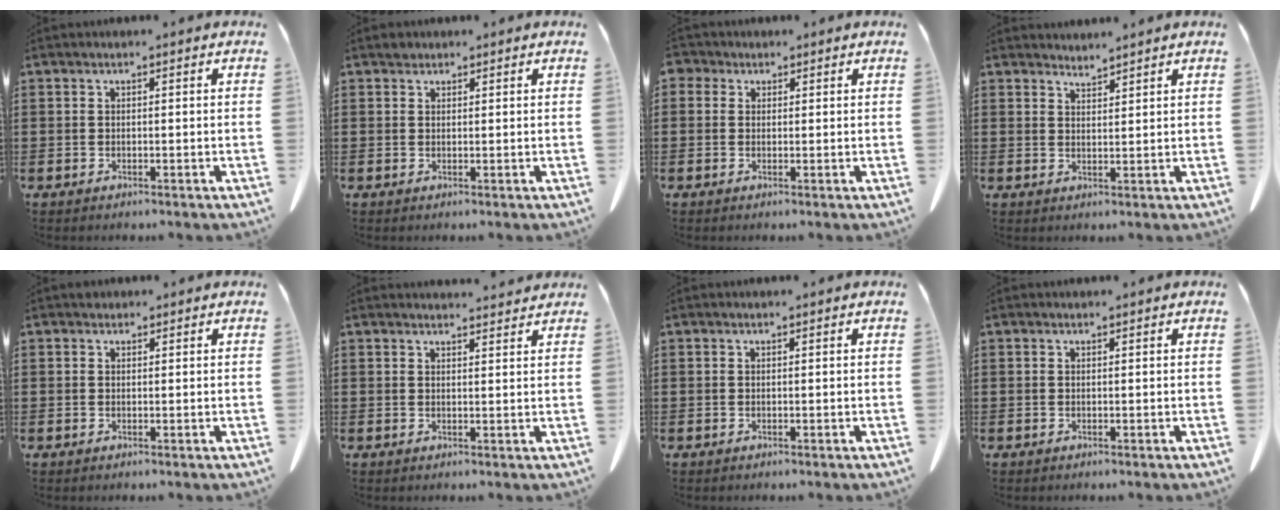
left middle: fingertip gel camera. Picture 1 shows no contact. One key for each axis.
{"total": 1.1, "fx": 0.9, "fy": 0.6, "fz": 0.0, "tx": 0.004, "ty": 0.000, "tz": 0.016}
{"total": 1.6, "fx": 0.8, "fy": 1.3, "fz": 0.3, "tx": -0.013, "ty": 0.007, "tz": 0.013}
{"total": 2.2, "fx": 2.2, "fy": -0.1, "fz": -0.3, "tx": -0.001, "ty": -0.006, "tz": 0.043}
{"total": 0.7, "fx": 0.5, "fy": 0.5, "fz": 0.0, "tx": -0.001, "ty": 0.002, "tz": 0.010}
{"total": 2.5, "fx": 2.5, "fy": 0.2, "fz": 0.3, "tx": -0.005, "ty": -0.007, "tz": 0.046}
{"total": 0.0}
{"total": 0.0}